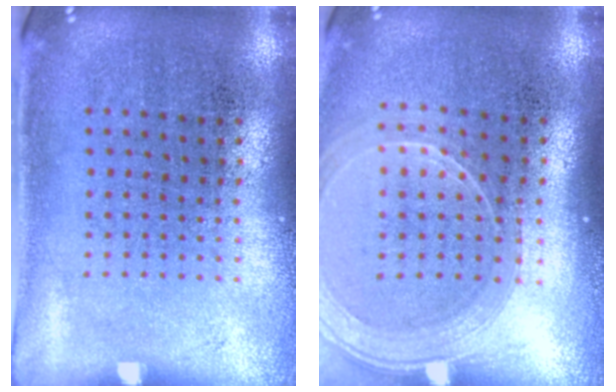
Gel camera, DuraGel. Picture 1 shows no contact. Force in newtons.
{"total": 2.0, "press": 1.8, "slide": 0.8}